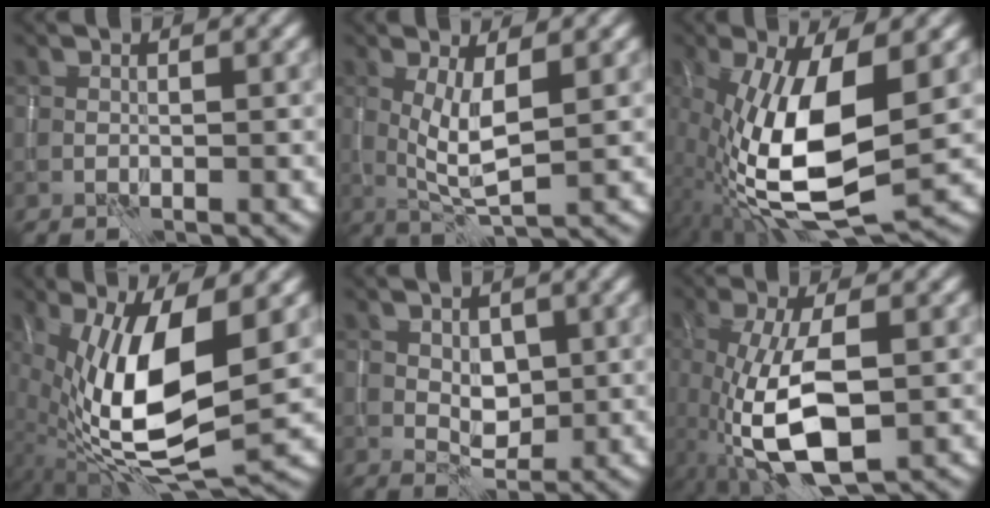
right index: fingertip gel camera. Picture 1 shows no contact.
{"total": 4.3, "force": [0.6, 1.1, 4.1], "torque": [-0.083, -0.009, 0.013]}
{"total": 12.8, "force": [-1.5, 4.8, 11.7], "torque": [-0.232, -0.004, -0.032]}
{"total": 13.1, "force": [0.2, 4.9, 12.1], "torque": [-0.239, -0.013, 0.004]}
{"total": 2.4, "force": [0.4, 1.7, 1.7], "torque": [-0.028, -0.005, 0.009]}
{"total": 8.7, "force": [-2.4, 3.3, 7.7], "torque": [-0.170, -0.005, -0.045]}